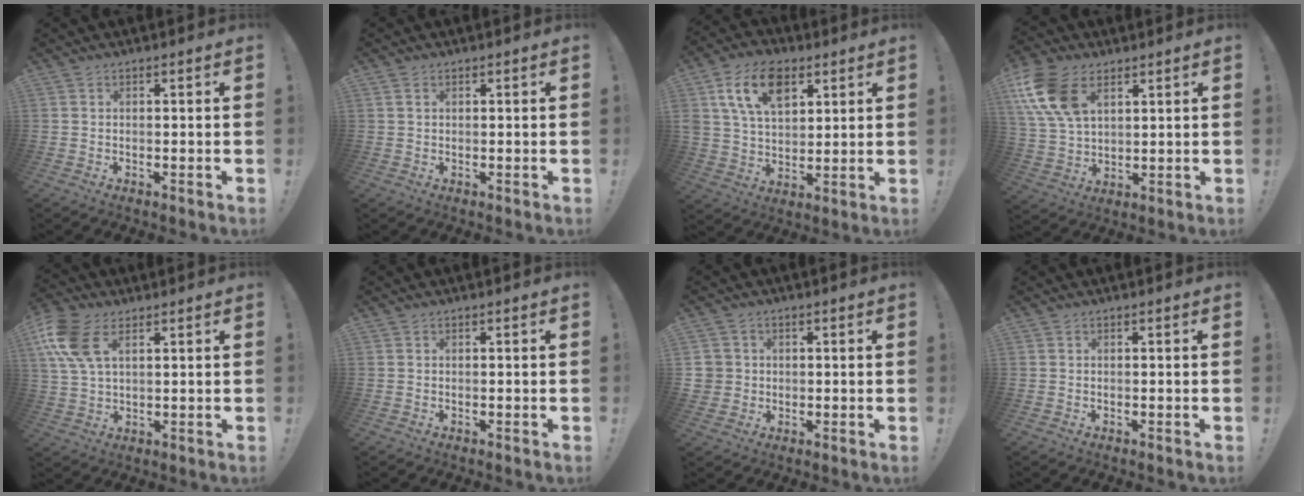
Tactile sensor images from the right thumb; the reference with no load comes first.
{"total": 1.0, "force": [0.5, 0.8, 0.4], "torque": [-0.005, 0.001, 0.009]}
{"total": 15.6, "force": [7.3, 9.7, 9.8], "torque": [-0.170, -0.015, 0.135]}
{"total": 14.9, "force": [6.7, 9.4, 9.4], "torque": [-0.200, -0.019, 0.130]}
{"total": 12.3, "force": [5.0, 7.1, 8.7], "torque": [-0.188, -0.008, 0.097]}
{"total": 0.0}
{"total": 4.2, "force": [0.6, 4.1, 0.6], "torque": [-0.014, 0.000, 0.013]}
{"total": 0.0}